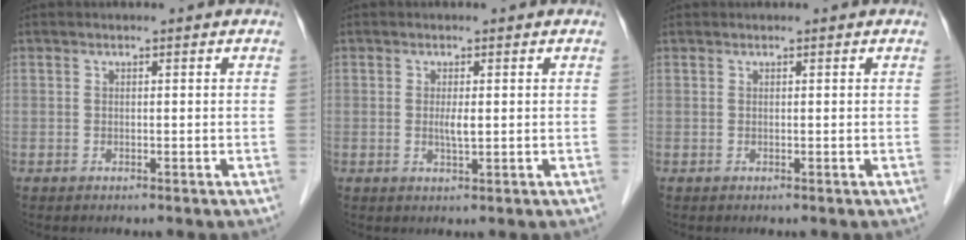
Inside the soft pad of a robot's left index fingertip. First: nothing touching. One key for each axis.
{"total": 1.7, "fx": 0.2, "fy": 0.2, "fz": 1.7, "tx": -0.035, "ty": -0.003, "tz": 0.002}
{"total": 0.0}